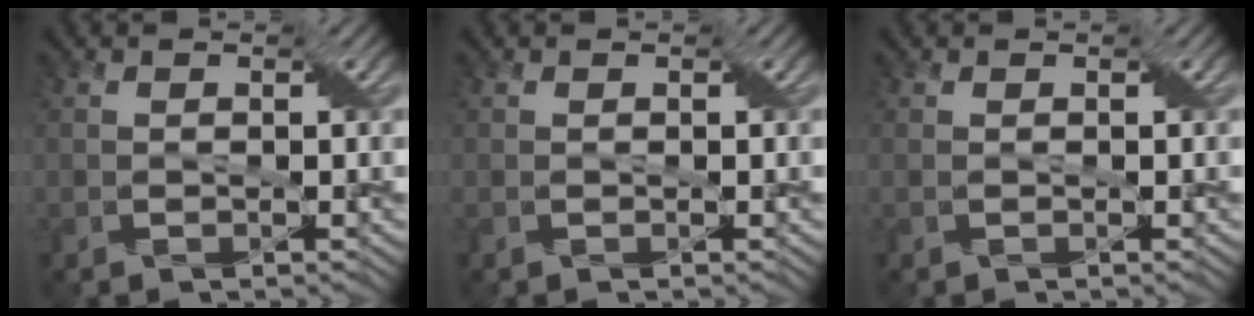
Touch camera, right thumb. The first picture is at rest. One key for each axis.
{"total": 0.5, "fx": -0.1, "fy": 0.3, "fz": 0.4, "tx": -0.008, "ty": -0.002, "tz": -0.002}
{"total": 0.5, "fx": 0.0, "fy": 0.3, "fz": 0.5, "tx": -0.014, "ty": -0.003, "tz": 0.000}